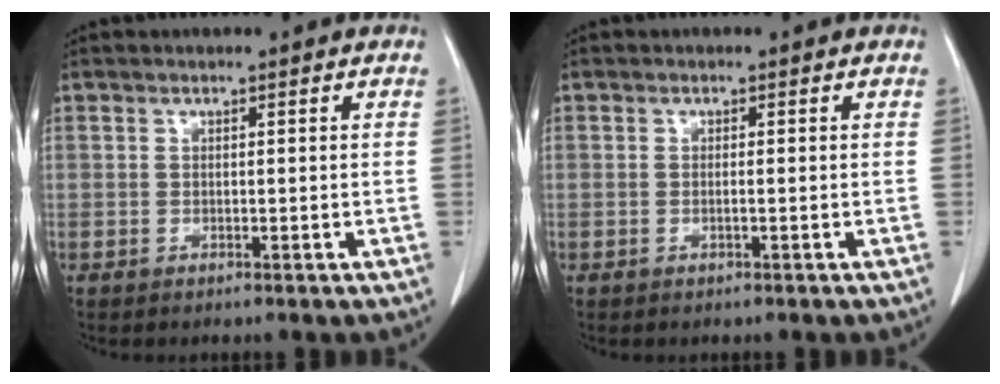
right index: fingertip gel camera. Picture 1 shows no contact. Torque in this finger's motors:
{"motor_torque": [-0.21, 0.19, -0.07, -0.01]}